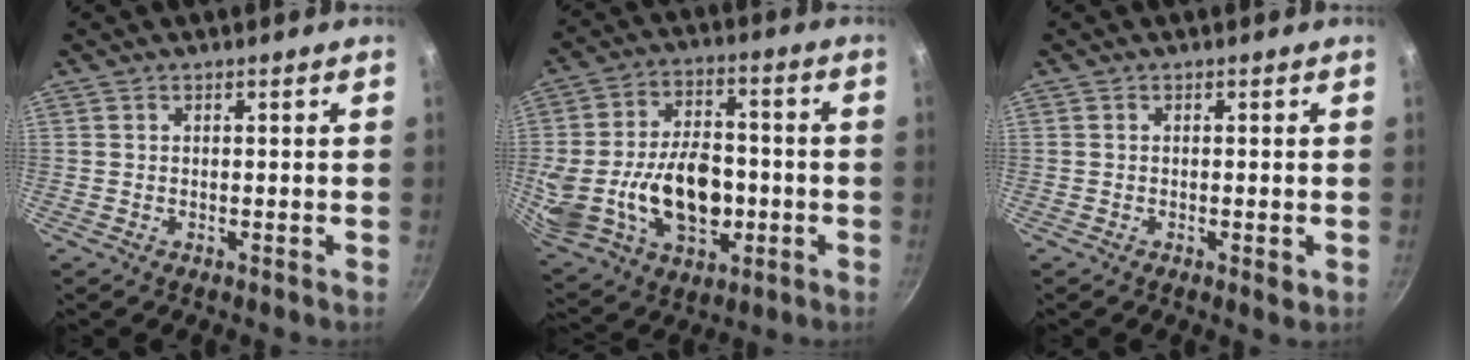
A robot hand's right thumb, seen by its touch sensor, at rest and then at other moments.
{"total": 23.2, "force": [-2.9, 15.5, 16.9], "torque": [-0.315, 0.020, -0.033]}
{"total": 1.6, "force": [-0.5, 0.5, 1.4], "torque": [-0.025, -0.003, -0.008]}